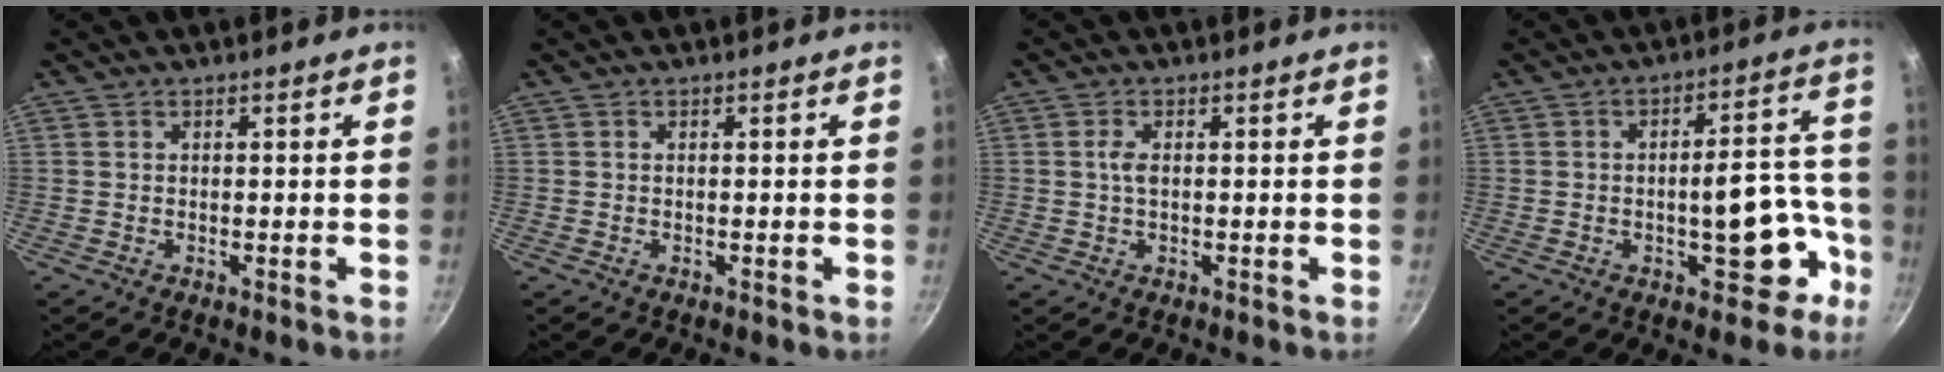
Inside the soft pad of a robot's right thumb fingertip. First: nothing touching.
{"total": 0.0}
{"total": 1.9, "force": [0.1, 0.8, 1.7], "torque": [-0.036, 0.002, 0.002]}
{"total": 12.2, "force": [-4.7, 5.6, 9.8], "torque": [-0.075, 0.057, -0.057]}